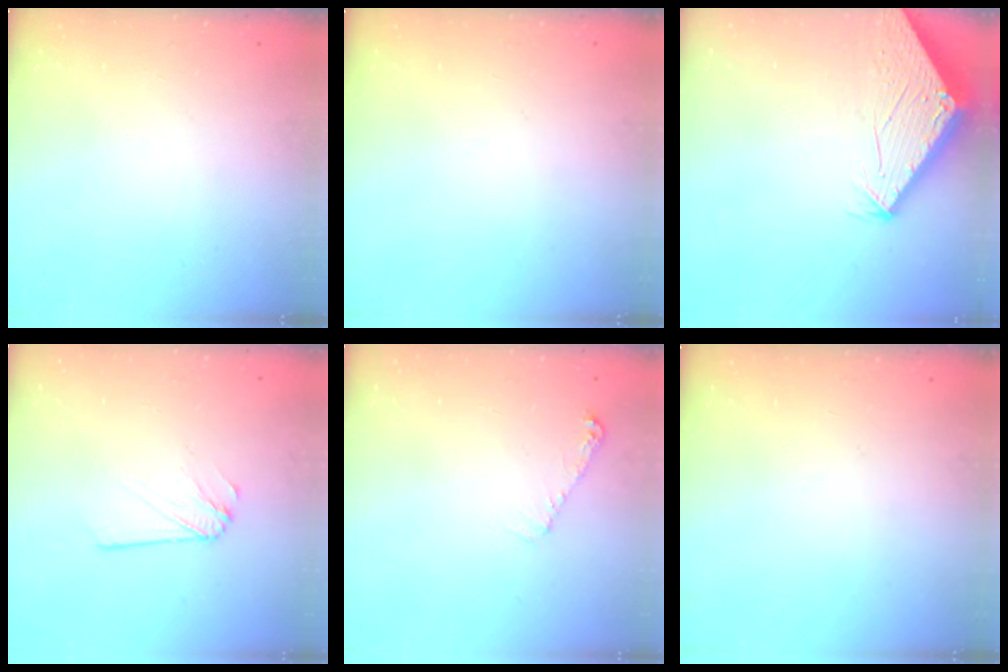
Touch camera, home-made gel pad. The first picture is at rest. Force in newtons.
{"total": 0.0}
{"total": 2.8, "press": 2.8, "slide": 0.1}
{"total": 2.2, "press": 2.2, "slide": 0.1}
{"total": 5.3, "press": 5.2, "slide": 0.8}
{"total": 0.0}